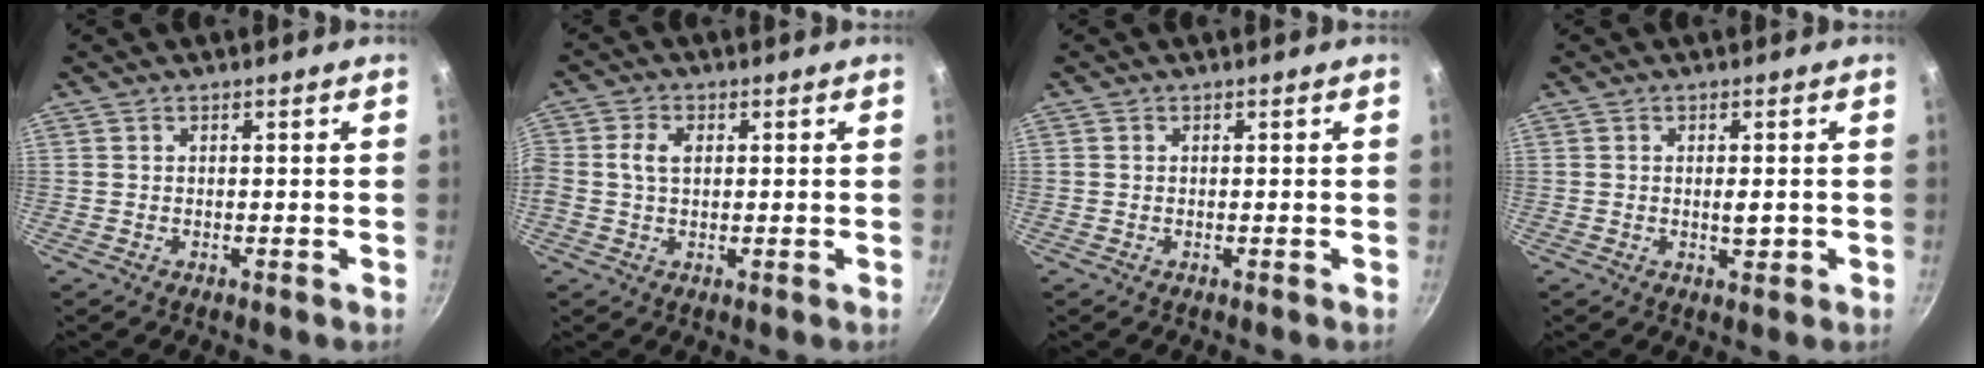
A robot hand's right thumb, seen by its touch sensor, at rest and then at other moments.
{"total": 4.2, "force": [0.5, 2.8, 3.1], "torque": [-0.058, 0.010, 0.004]}
{"total": 0.0}
{"total": 3.2, "force": [0.3, 1.0, 3.0], "torque": [-0.051, -0.005, 0.007]}